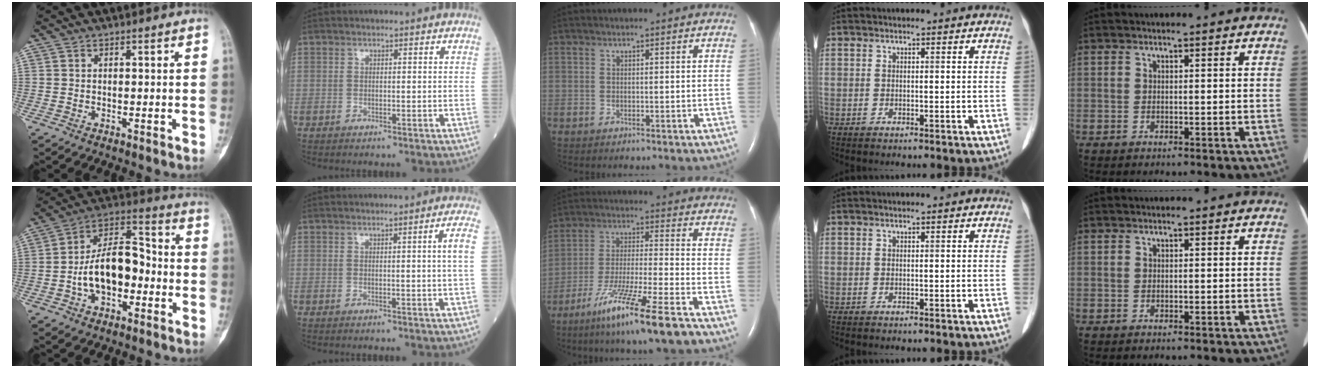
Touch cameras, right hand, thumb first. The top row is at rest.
{"thumb": {"total": 14.2, "force": [-3.2, 8.4, 11.1], "torque": [-0.175, 0.048, -0.062]}, "index": {"total": 2.6, "force": [0.3, -0.9, 2.4], "torque": [-0.035, -0.004, 0.008]}, "middle": {"total": 14.0, "force": [-9.4, -0.6, 10.3], "torque": [-0.199, -0.046, -0.170]}}